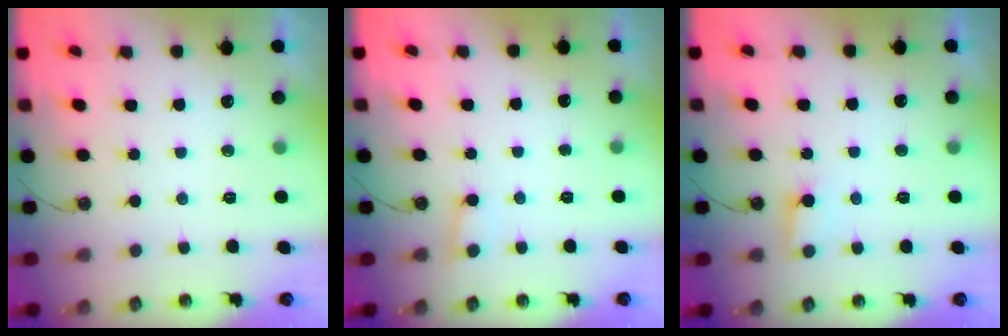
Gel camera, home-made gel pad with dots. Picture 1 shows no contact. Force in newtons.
{"total": 3.9, "press": 3.9, "slide": 0.4}
{"total": 5.8, "press": 5.8, "slide": 0.5}